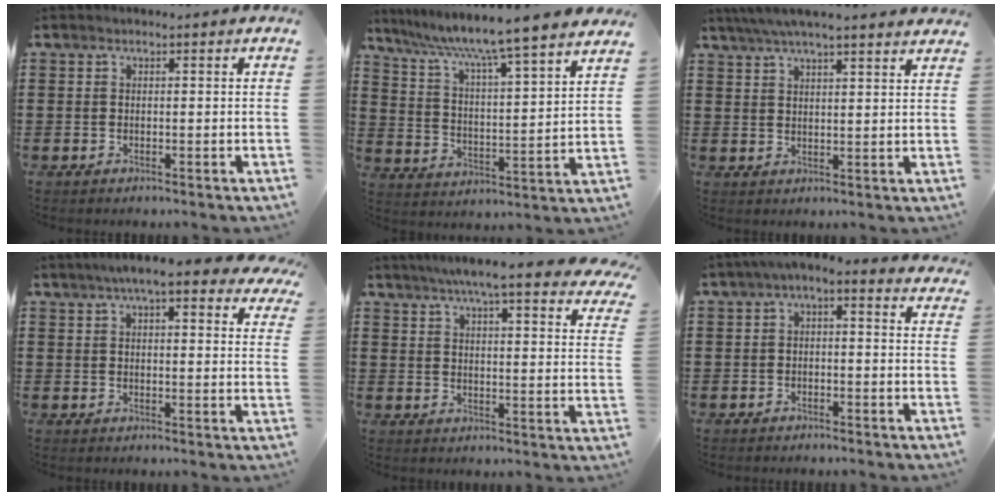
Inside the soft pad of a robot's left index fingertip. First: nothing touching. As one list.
[{"total": 6.7, "force": [5.7, -1.3, 3.2], "torque": [-0.087, -0.045, 0.089]}, {"total": 4.7, "force": [4.2, -0.1, 2.0], "torque": [-0.051, -0.011, 0.076]}, {"total": 7.3, "force": [5.8, 0.8, 4.4], "torque": [-0.084, -0.011, 0.101]}, {"total": 7.2, "force": [6.1, -0.3, 3.8], "torque": [-0.088, -0.027, 0.103]}, {"total": 1.6, "force": [-0.7, 0.5, 1.3], "torque": [-0.026, 0.004, -0.018]}]